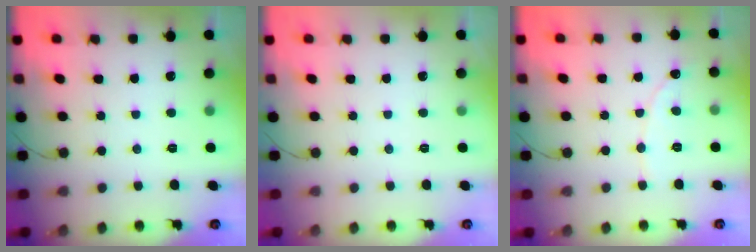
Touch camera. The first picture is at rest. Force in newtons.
{"total": 0.0}
{"total": 2.3, "press": 2.3, "slide": 0.2}